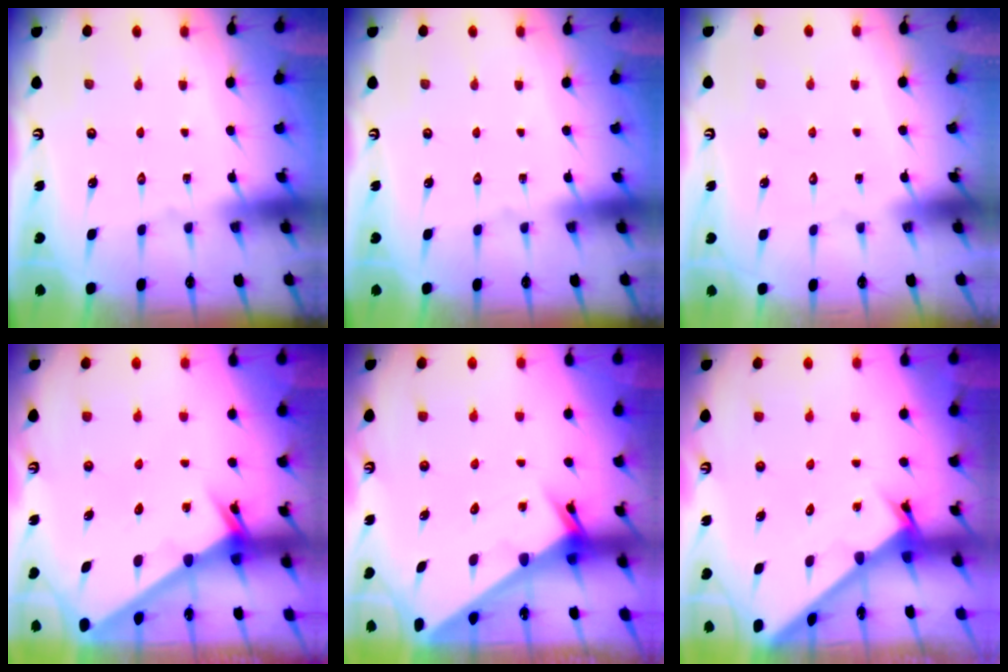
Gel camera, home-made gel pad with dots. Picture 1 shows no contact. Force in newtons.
{"total": 0.0}
{"total": 1.6, "press": 1.6, "slide": 0.1}
{"total": 2.5, "press": 2.5, "slide": 0.1}
{"total": 2.4, "press": 2.4, "slide": 0.1}
{"total": 2.6, "press": 2.6, "slide": 0.3}